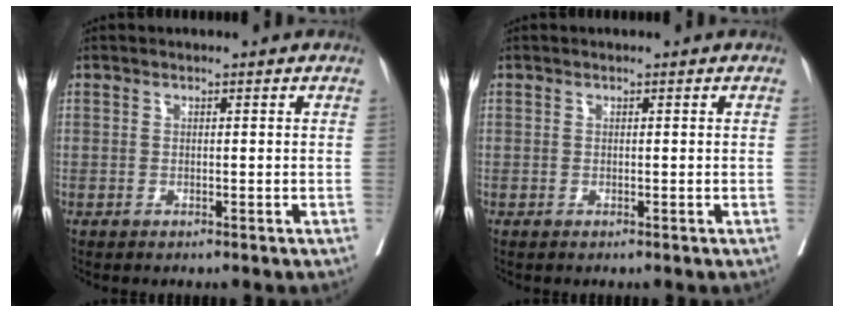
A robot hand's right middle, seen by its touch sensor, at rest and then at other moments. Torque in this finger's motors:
{"motor_torque": [-0.05, 0.00, 0.00, 0.00]}